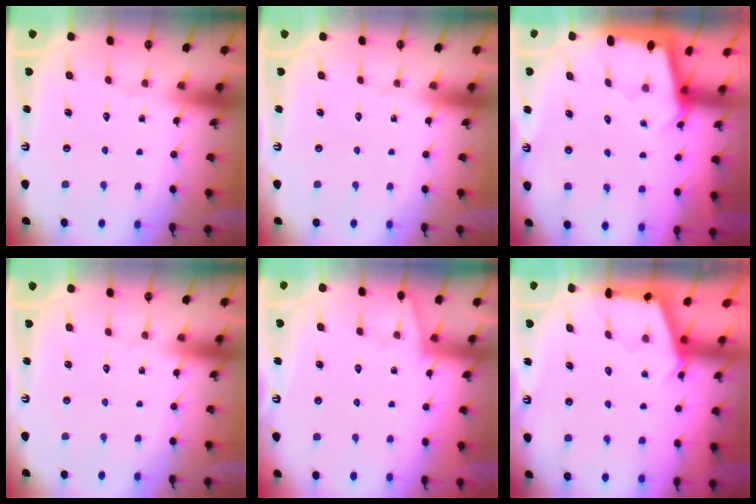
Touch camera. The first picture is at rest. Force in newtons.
{"total": 0.0}
{"total": 2.1, "press": 2.1, "slide": 0.1}
{"total": 0.0}
{"total": 1.6, "press": 1.5, "slide": 0.3}
{"total": 2.8, "press": 2.8, "slide": 0.3}